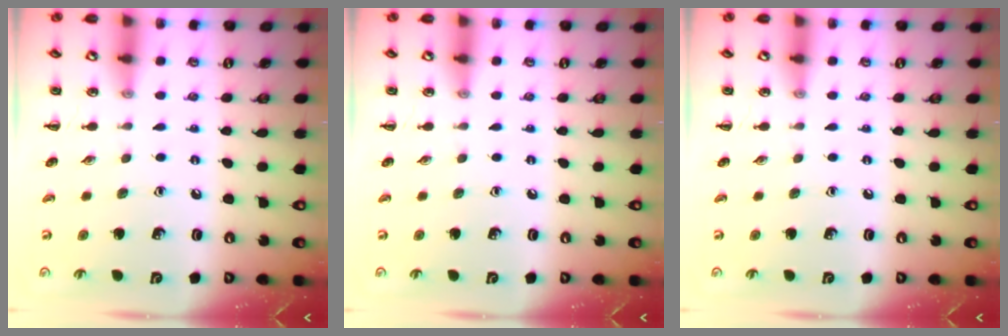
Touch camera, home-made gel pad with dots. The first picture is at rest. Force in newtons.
{"total": 0.0}
{"total": 0.0}